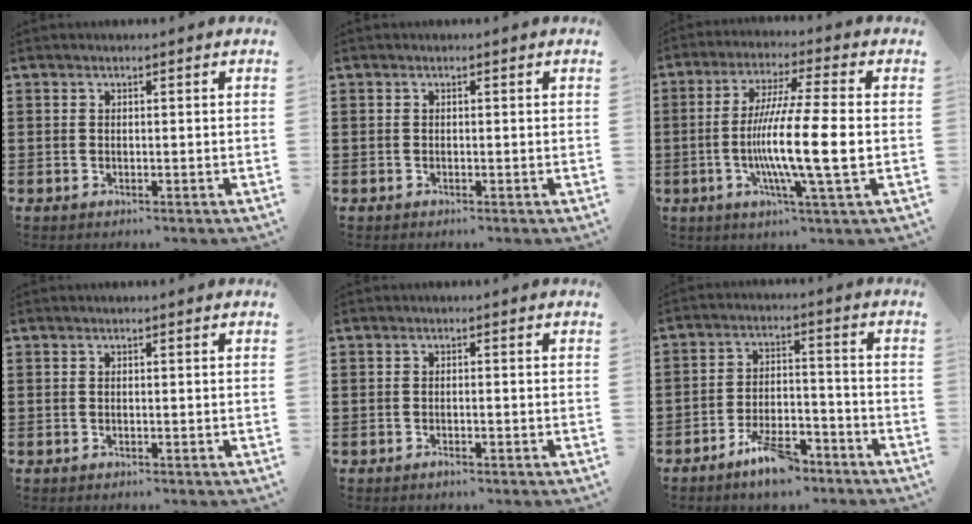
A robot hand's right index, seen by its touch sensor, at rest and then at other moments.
{"total": 0.0}
{"total": 12.5, "force": [-2.1, 0.2, 12.4], "torque": [-0.240, -0.019, -0.045]}
{"total": 0.0}
{"total": 0.8, "force": [-0.6, 0.1, 0.5], "torque": [-0.011, -0.004, -0.010]}
{"total": 7.3, "force": [-5.7, 2.2, 4.0], "torque": [-0.079, 0.010, -0.106]}